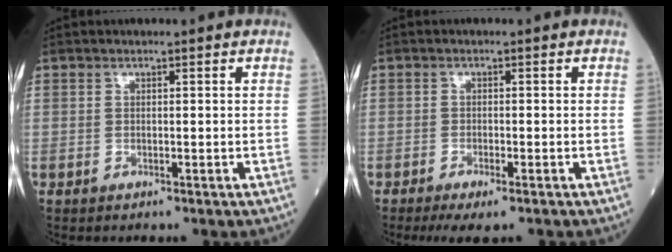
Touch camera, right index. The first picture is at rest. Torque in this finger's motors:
{"motor_torque": [0.24, -0.25, -0.03, 0.01]}